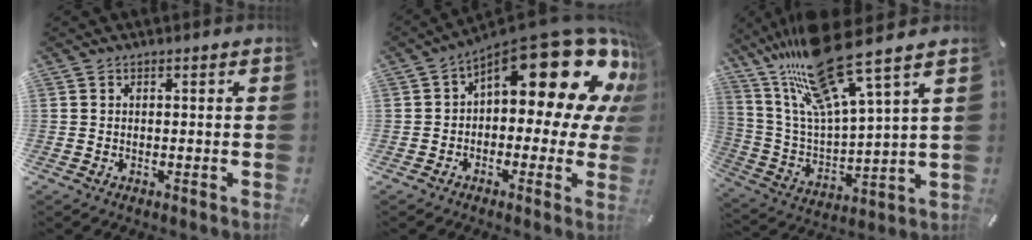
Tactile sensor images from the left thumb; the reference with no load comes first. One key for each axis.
{"total": 21.6, "fx": 10.9, "fy": 9.2, "fz": 16.3, "tx": -0.218, "ty": -0.083, "tz": 0.185}
{"total": 21.2, "fx": 14.8, "fy": 5.6, "fz": 14.1, "tx": -0.301, "ty": -0.094, "tz": 0.243}